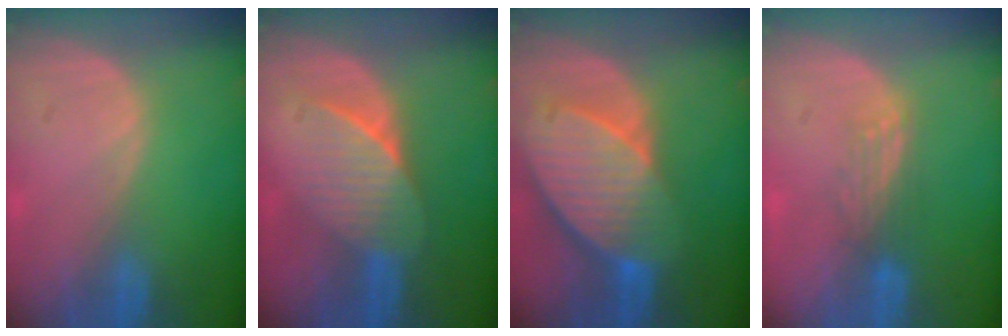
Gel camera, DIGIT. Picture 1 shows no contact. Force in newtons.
{"total": 6.9, "press": 6.3, "slide": 2.9}
{"total": 10.5, "press": 9.2, "slide": 5.1}
{"total": 2.9, "press": 2.7, "slide": 1.1}